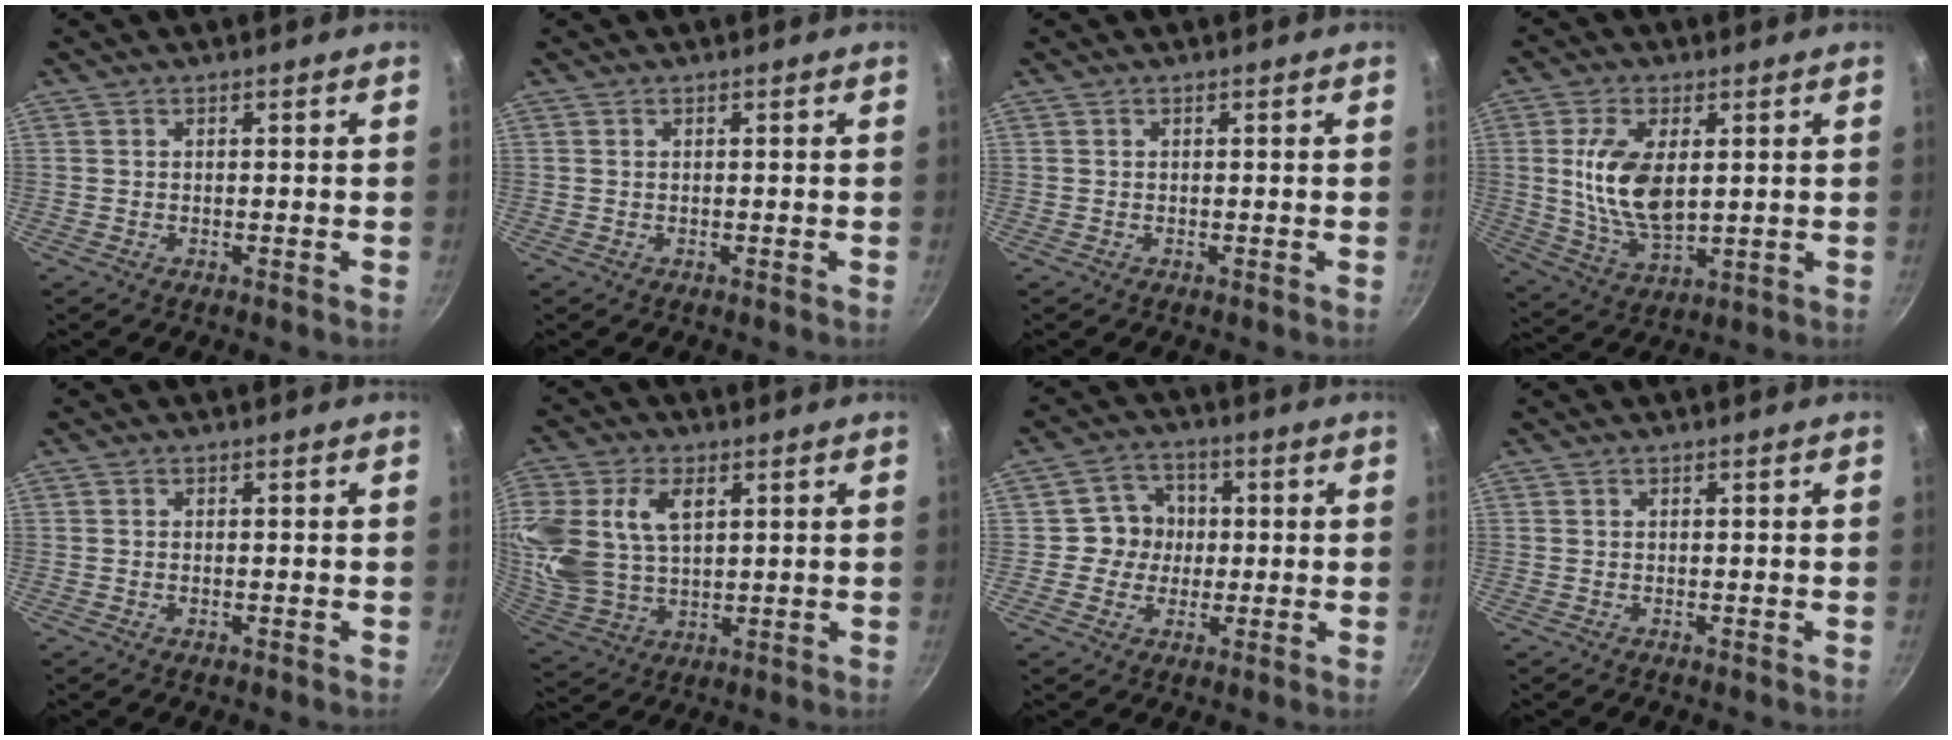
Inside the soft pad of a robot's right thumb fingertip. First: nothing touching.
{"total": 0.0}
{"total": 0.0}
{"total": 12.1, "force": [1.8, 6.3, 10.2], "torque": [-0.188, -0.013, 0.040]}
{"total": 0.7, "force": [-0.3, 0.4, 0.5], "torque": [-0.008, 0.002, -0.005]}
{"total": 17.5, "force": [5.2, 11.7, 11.9], "torque": [-0.263, -0.008, 0.107]}
{"total": 6.5, "force": [0.1, 6.2, 1.9], "torque": [0.012, 0.009, -0.012]}
{"total": 0.0}